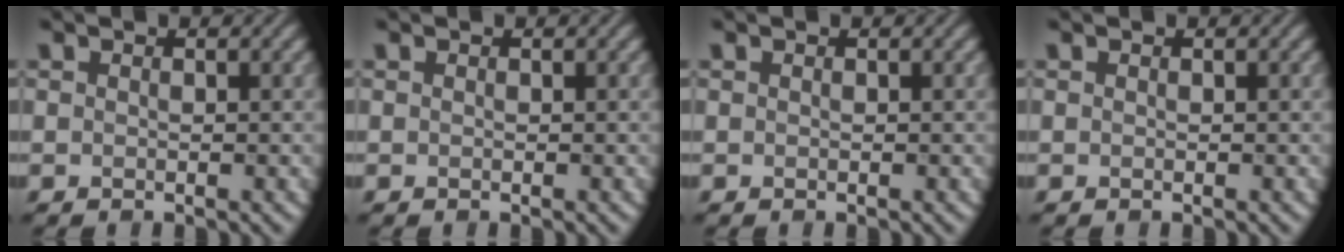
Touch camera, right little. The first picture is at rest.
{"total": 0.0}
{"total": 0.0}
{"total": 0.0}